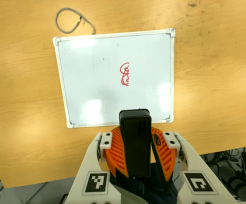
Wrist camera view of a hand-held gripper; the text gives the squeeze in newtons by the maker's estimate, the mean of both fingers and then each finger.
{"total": 10.3, "left": 10.1, "right": 10.5}